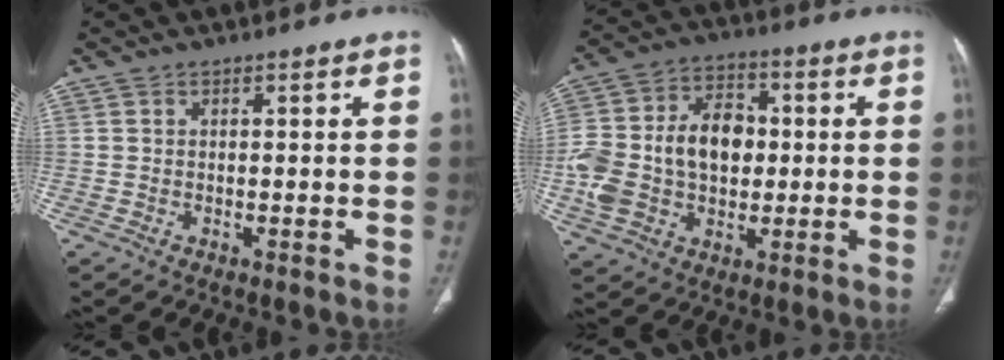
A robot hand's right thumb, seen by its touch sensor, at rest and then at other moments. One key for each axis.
{"total": 18.0, "fx": -0.3, "fy": 12.7, "fz": 12.7, "tx": -0.238, "ty": 0.027, "tz": -0.002}